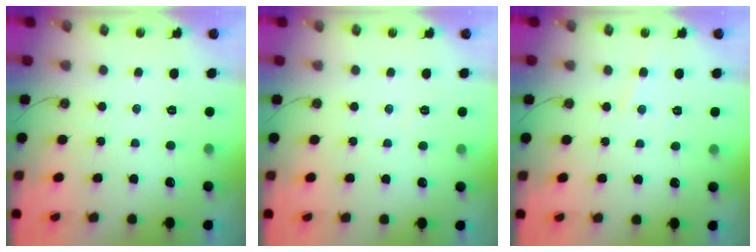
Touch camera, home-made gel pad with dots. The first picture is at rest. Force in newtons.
{"total": 3.5, "press": 3.4, "slide": 0.7}
{"total": 5.8, "press": 5.7, "slide": 0.8}